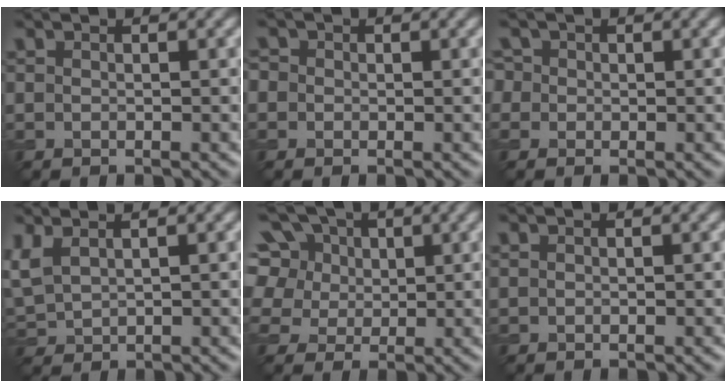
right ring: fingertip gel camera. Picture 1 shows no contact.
{"total": 1.5, "force": [0.4, 1.4, 0.4], "torque": [-0.003, 0.005, -0.011]}
{"total": 2.8, "force": [1.0, 2.4, 1.1], "torque": [-0.017, 0.018, -0.004]}
{"total": 2.7, "force": [1.4, 1.4, 1.9], "torque": [-0.059, 0.009, 0.037]}
{"total": 11.7, "force": [5.7, 8.4, 5.9], "torque": [-0.126, 0.039, 0.080]}
{"total": 0.0}